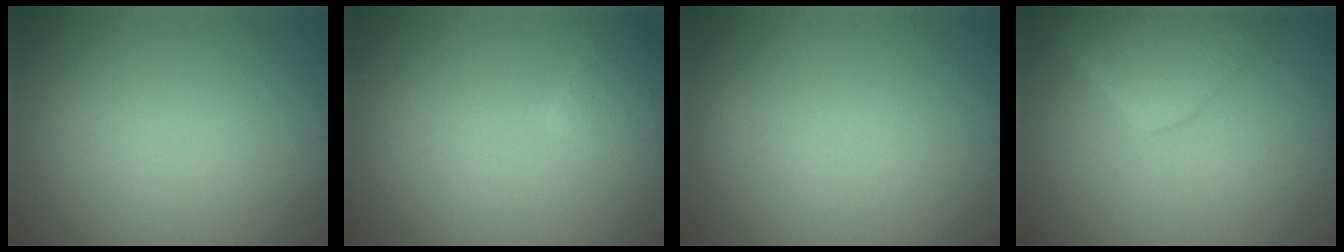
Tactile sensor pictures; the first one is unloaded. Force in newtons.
{"total": 2.6, "press": 2.6, "slide": 0.2}
{"total": 0.6, "press": 0.6, "slide": 0.1}
{"total": 5.2, "press": 5.2, "slide": 0.4}